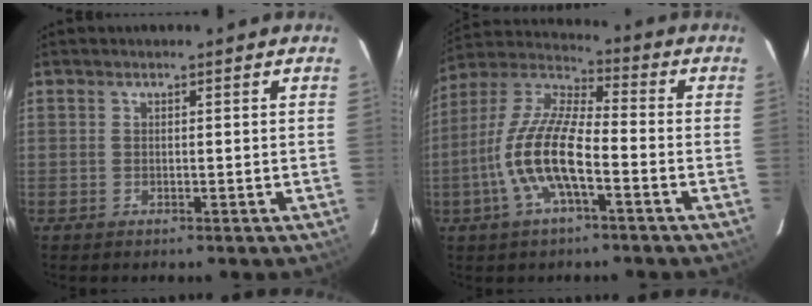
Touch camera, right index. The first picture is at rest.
{"total": 13.8, "force": [-4.6, 4.1, 12.4], "torque": [-0.256, -0.001, -0.094]}